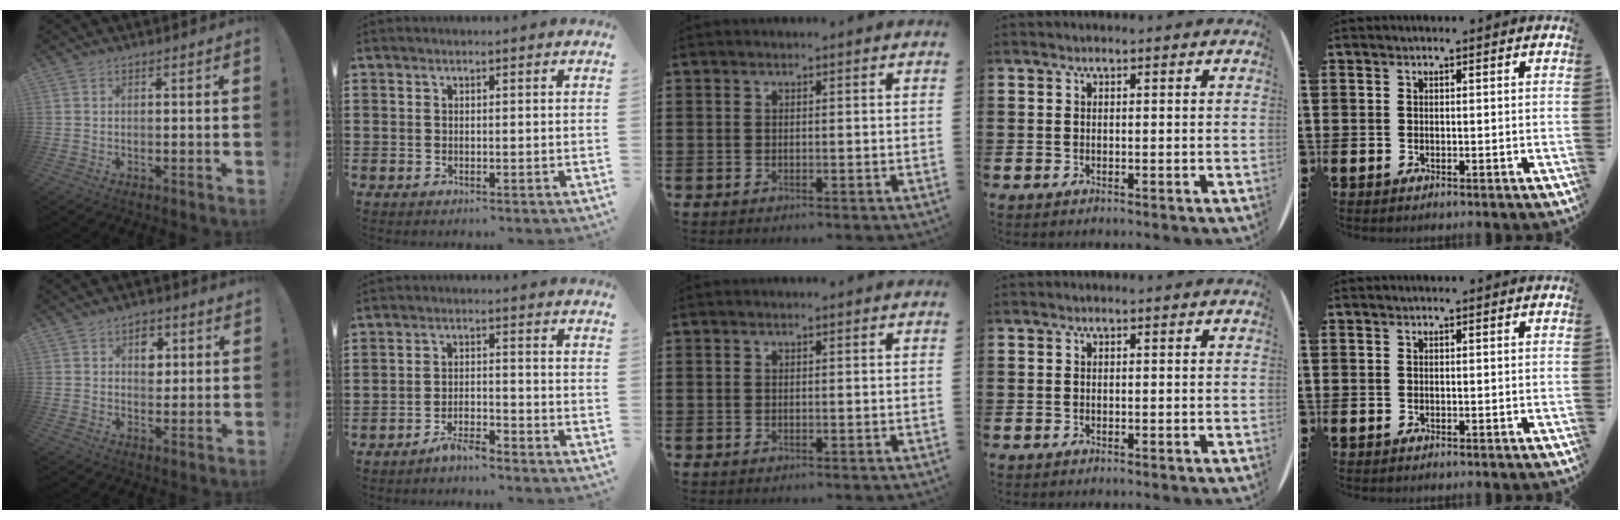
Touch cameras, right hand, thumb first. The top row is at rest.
{"thumb": {"total": 5.8, "force": [2.2, 4.4, 3.1], "torque": [-0.025, -0.009, 0.034]}, "index": {"total": 3.1, "force": [-2.9, 0.3, 0.9], "torque": [-0.019, 0.009, -0.058]}}